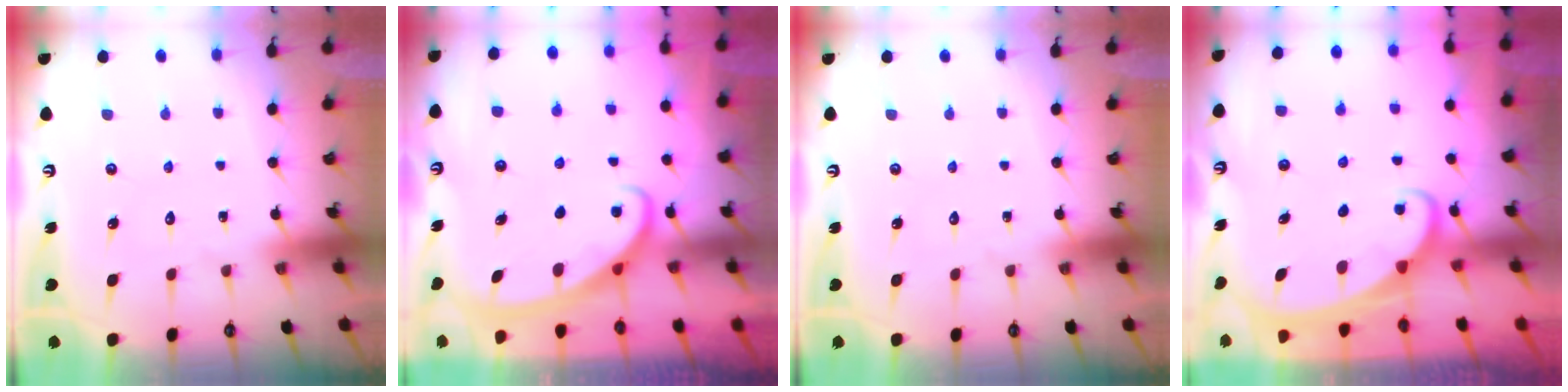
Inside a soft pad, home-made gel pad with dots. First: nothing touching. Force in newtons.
{"total": 2.8, "press": 2.8, "slide": 0.4}
{"total": 0.0}
{"total": 1.9, "press": 1.9, "slide": 0.1}